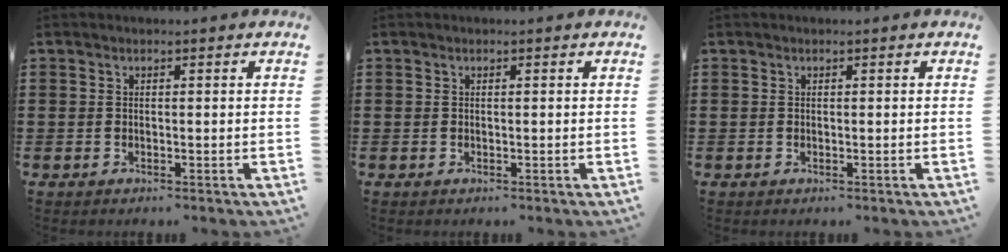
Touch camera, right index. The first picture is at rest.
{"total": 0.0}
{"total": 0.0}